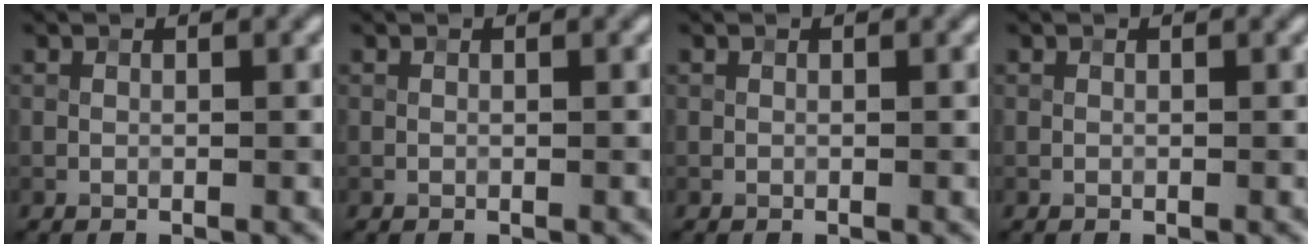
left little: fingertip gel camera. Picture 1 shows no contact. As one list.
[{"total": 0.0}, {"total": 0.0}, {"total": 0.0}]